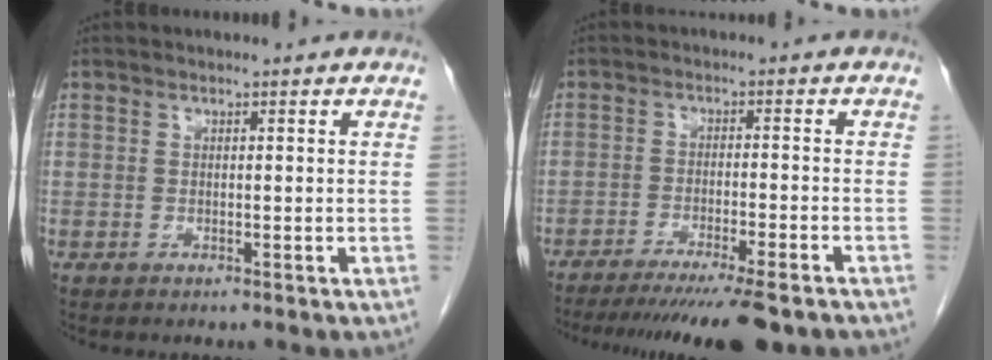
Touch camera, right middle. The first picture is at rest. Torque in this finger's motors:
{"motor_torque": [1.11, -1.03, 0.18, 0.06]}